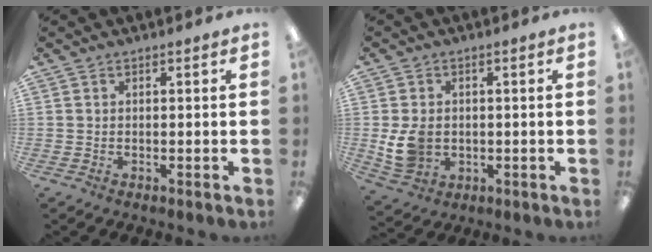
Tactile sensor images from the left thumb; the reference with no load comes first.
{"total": 7.0, "force": [-0.4, 5.8, 3.8], "torque": [-0.074, 0.005, -0.005]}